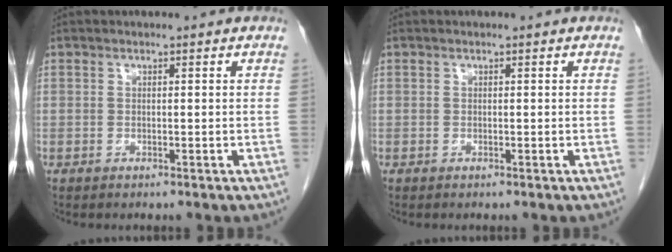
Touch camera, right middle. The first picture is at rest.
{"total": 0.0}